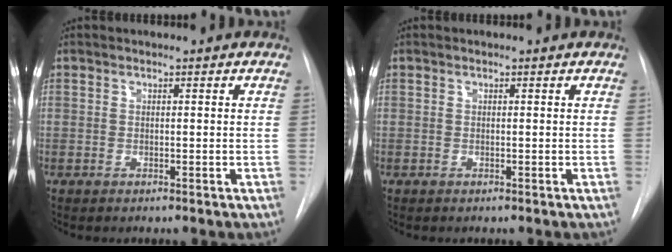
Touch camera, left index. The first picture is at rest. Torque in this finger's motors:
{"motor_torque": [-0.07, 0.08, 0.00, 0.00]}